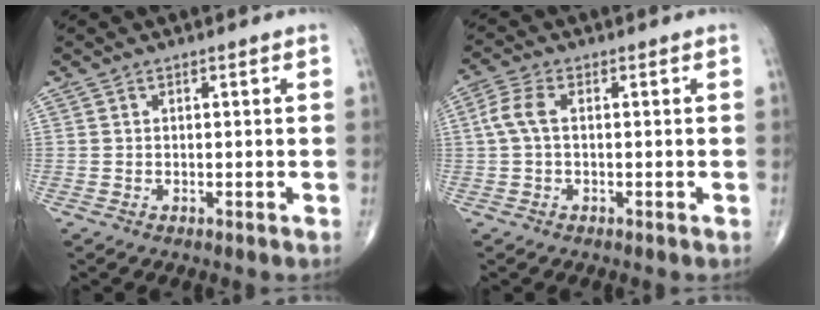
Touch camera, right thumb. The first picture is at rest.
{"total": 4.3, "force": [0.3, 2.2, 3.7], "torque": [-0.097, 0.012, 0.001]}